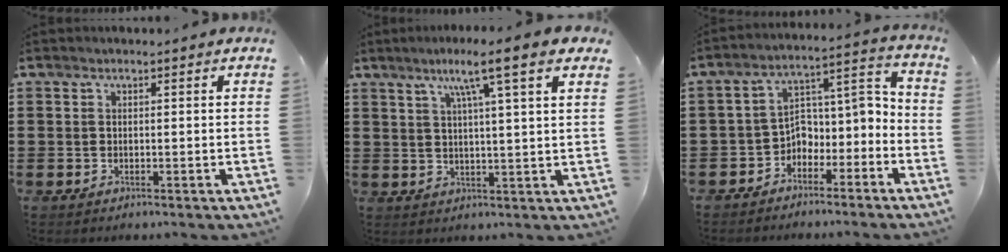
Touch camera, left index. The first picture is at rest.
{"total": 7.4, "force": [4.2, -0.4, 6.1], "torque": [-0.123, -0.008, 0.063]}
{"total": 4.8, "force": [-3.9, 2.7, 0.7], "torque": [-0.019, 0.003, -0.083]}